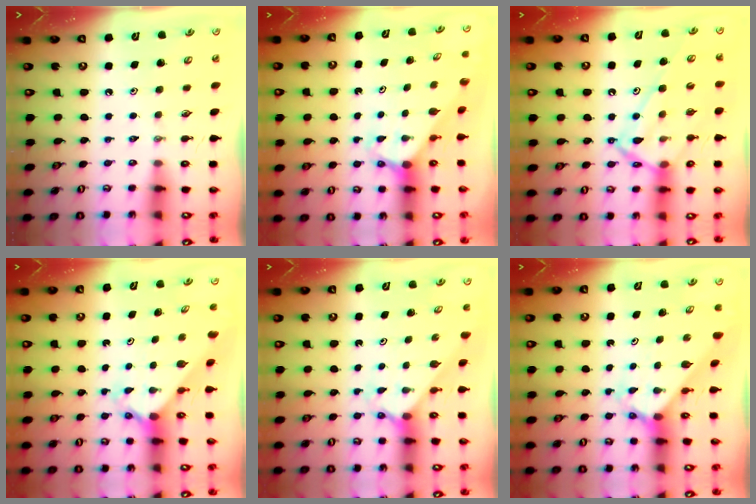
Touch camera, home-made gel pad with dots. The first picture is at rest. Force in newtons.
{"total": 2.7, "press": 2.7, "slide": 0.1}
{"total": 14.5, "press": 14.5, "slide": 0.8}
{"total": 2.4, "press": 2.4, "slide": 0.2}
{"total": 2.0, "press": 2.0, "slide": 0.2}
{"total": 2.1, "press": 2.1, "slide": 0.2}